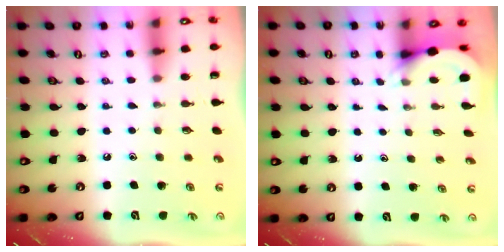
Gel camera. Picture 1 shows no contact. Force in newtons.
{"total": 4.5, "press": 4.5, "slide": 0.3}